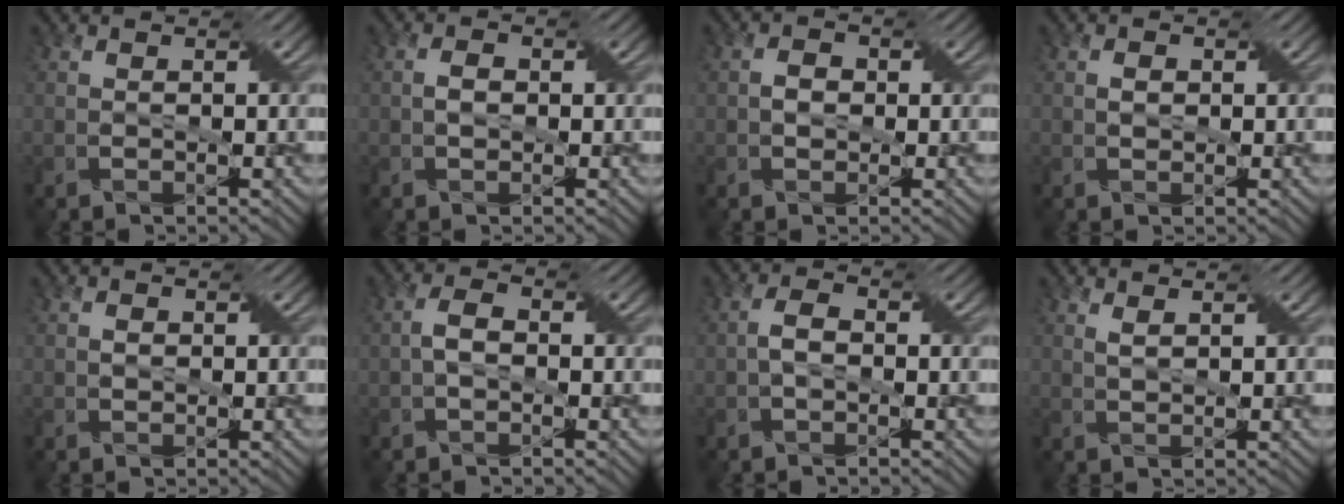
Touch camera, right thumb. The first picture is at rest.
{"total": 1.6, "force": [-0.1, 1.1, 1.1], "torque": [-0.024, 0.002, -0.004]}
{"total": 1.7, "force": [-0.2, 1.4, 0.9], "torque": [-0.022, 0.001, -0.008]}
{"total": 1.1, "force": [0.1, 0.8, 0.7], "torque": [-0.016, 0.002, 0.001]}
{"total": 0.8, "force": [0.0, 0.6, 0.5], "torque": [-0.010, 0.002, 0.000]}
{"total": 2.3, "force": [-0.4, 1.3, 1.9], "torque": [-0.040, 0.007, -0.011]}
{"total": 2.3, "force": [-0.5, 1.3, 1.8], "torque": [-0.040, 0.007, -0.012]}
{"total": 1.2, "force": [0.8, 0.2, 0.8], "torque": [-0.027, 0.002, 0.018]}